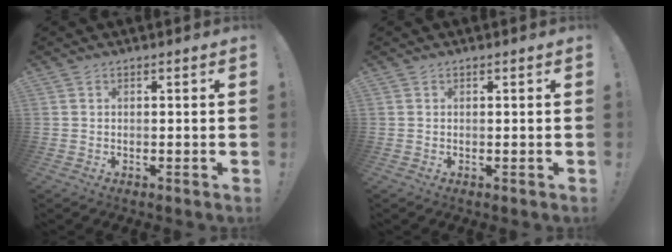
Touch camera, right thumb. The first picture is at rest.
{"total": 0.0}